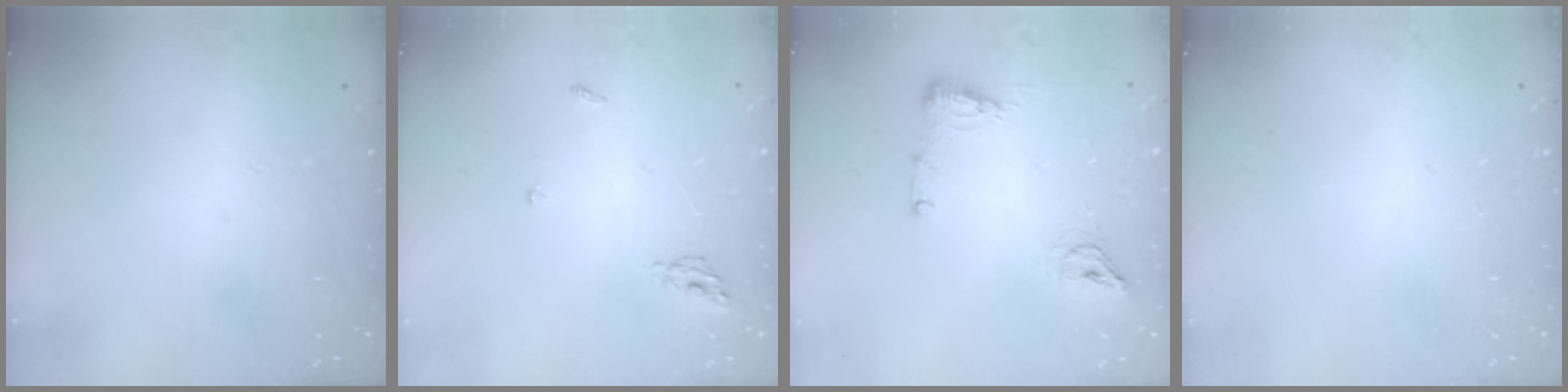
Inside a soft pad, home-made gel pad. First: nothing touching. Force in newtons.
{"total": 5.2, "press": 5.1, "slide": 0.3}
{"total": 8.9, "press": 8.8, "slide": 1.4}
{"total": 0.0}